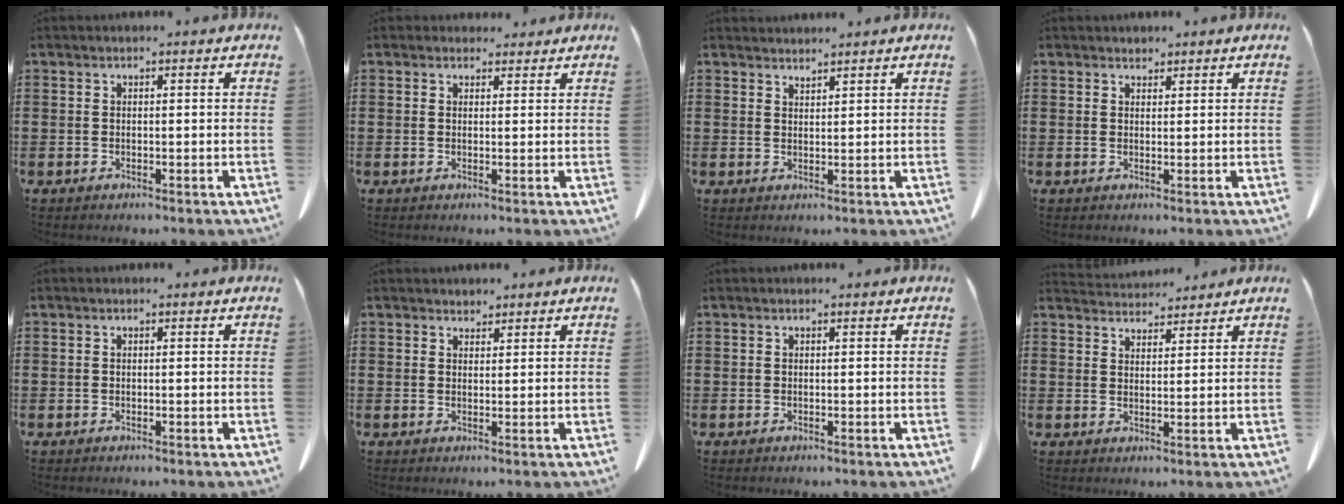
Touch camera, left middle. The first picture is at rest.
{"total": 1.7, "force": [1.5, 0.9, 0.2], "torque": [0.000, 0.003, 0.026]}
{"total": 1.6, "force": [1.6, 0.0, -0.1], "torque": [-0.002, 0.001, 0.032]}
{"total": 1.4, "force": [1.3, 0.5, 0.0], "torque": [-0.004, 0.002, 0.025]}
{"total": 0.0}
{"total": 1.7, "force": [1.6, 0.6, -0.1], "torque": [-0.003, 0.003, 0.032]}
{"total": 0.0}
{"total": 4.0, "force": [3.9, 0.7, 0.4], "torque": [-0.017, -0.013, 0.075]}